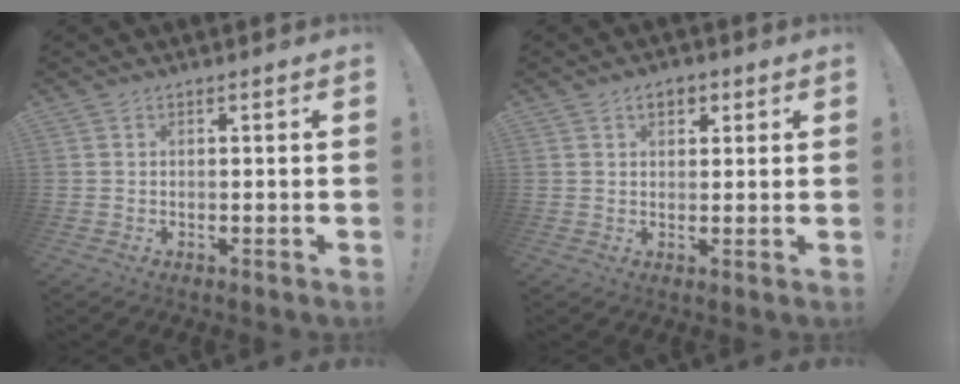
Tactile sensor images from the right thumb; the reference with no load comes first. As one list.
[{"total": 4.0, "force": [1.7, 2.8, 2.4], "torque": [-0.031, 0.001, 0.027]}]